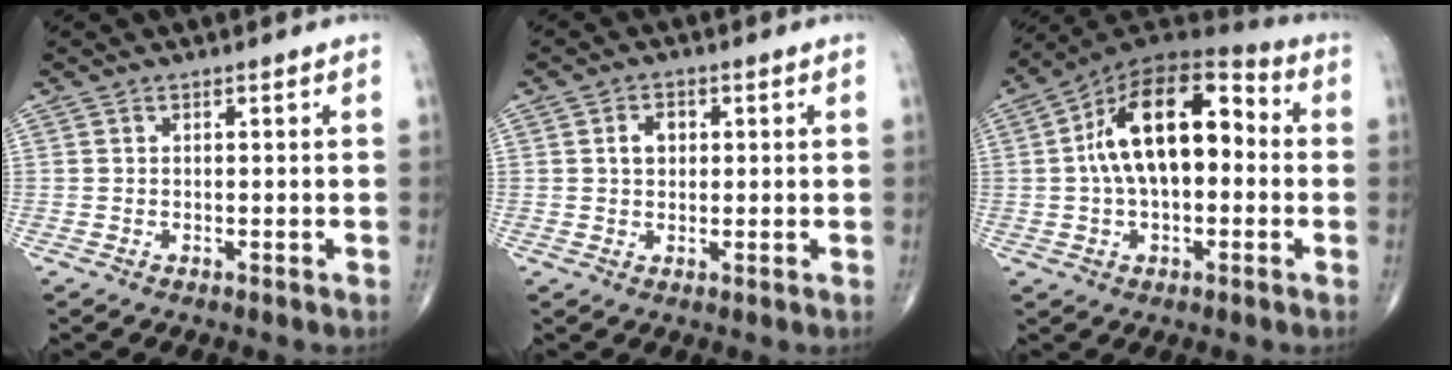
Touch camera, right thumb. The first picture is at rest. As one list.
[{"total": 3.4, "force": [0.7, 2.5, 2.2], "torque": [-0.029, 0.005, 0.011]}, {"total": 18.8, "force": [1.3, 10.3, 15.6], "torque": [-0.246, 0.043, 0.010]}]